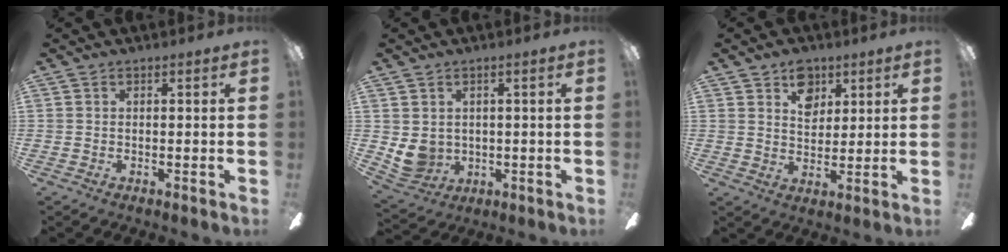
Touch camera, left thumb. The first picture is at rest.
{"total": 6.2, "force": [1.2, 5.4, 2.7], "torque": [-0.078, -0.006, 0.024]}
{"total": 7.5, "force": [4.6, 5.0, 3.3], "torque": [-0.033, -0.012, 0.079]}